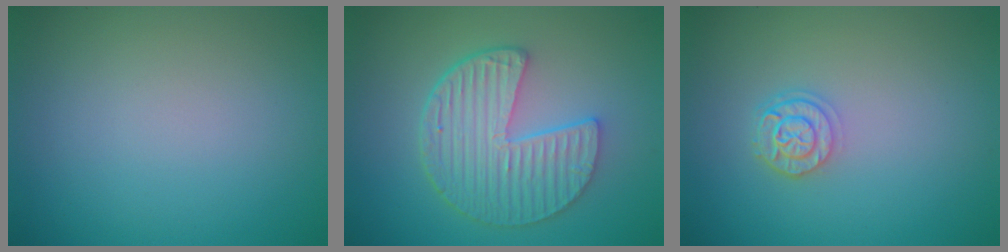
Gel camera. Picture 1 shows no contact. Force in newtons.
{"total": 6.2, "press": 4.7, "slide": 4.1}
{"total": 2.4, "press": 2.0, "slide": 1.3}